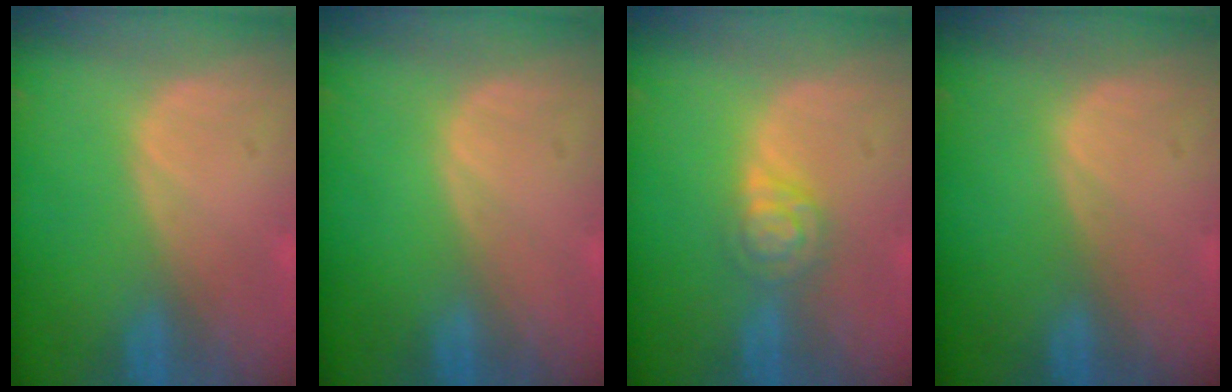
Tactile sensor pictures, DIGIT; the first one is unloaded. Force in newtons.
{"total": 0.0}
{"total": 4.7, "press": 4.0, "slide": 2.5}
{"total": 0.0}